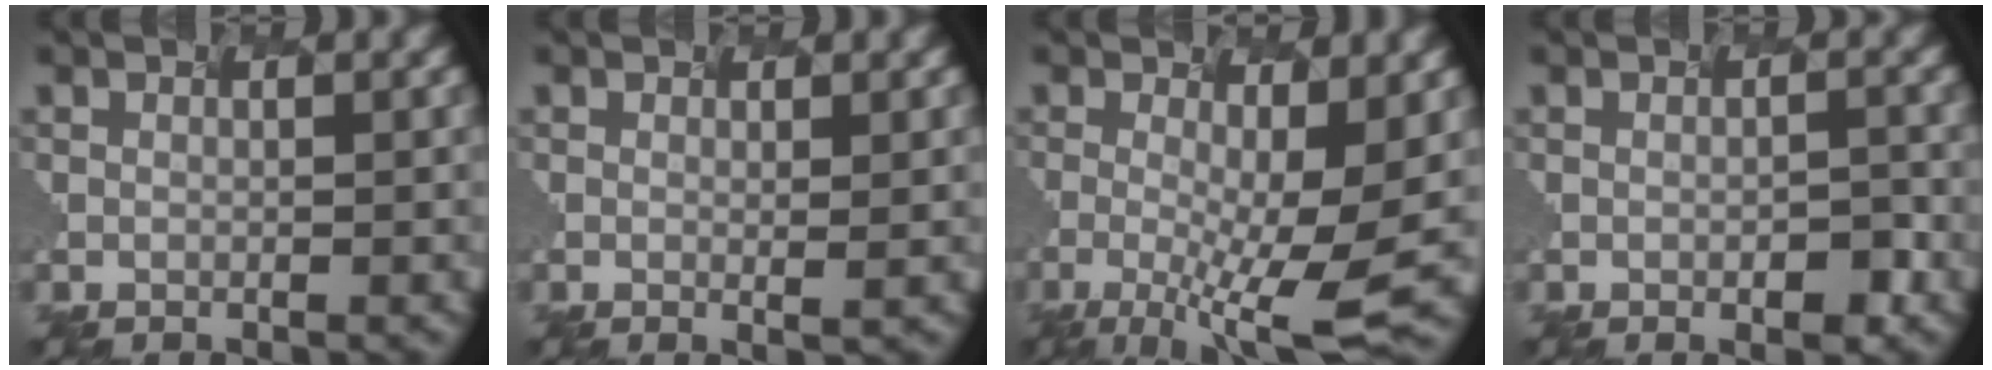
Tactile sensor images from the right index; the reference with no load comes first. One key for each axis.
{"total": 0.7, "fx": -0.2, "fy": -0.3, "fz": 0.5, "tx": -0.016, "ty": -0.001, "tz": 0.012}
{"total": 7.1, "fx": -1.9, "fy": 0.9, "fz": 6.8, "tx": -0.119, "ty": -0.017, "tz": -0.002}
{"total": 1.6, "fx": -1.2, "fy": -0.4, "fz": 0.9, "tx": -0.029, "ty": -0.005, "tz": 0.012}